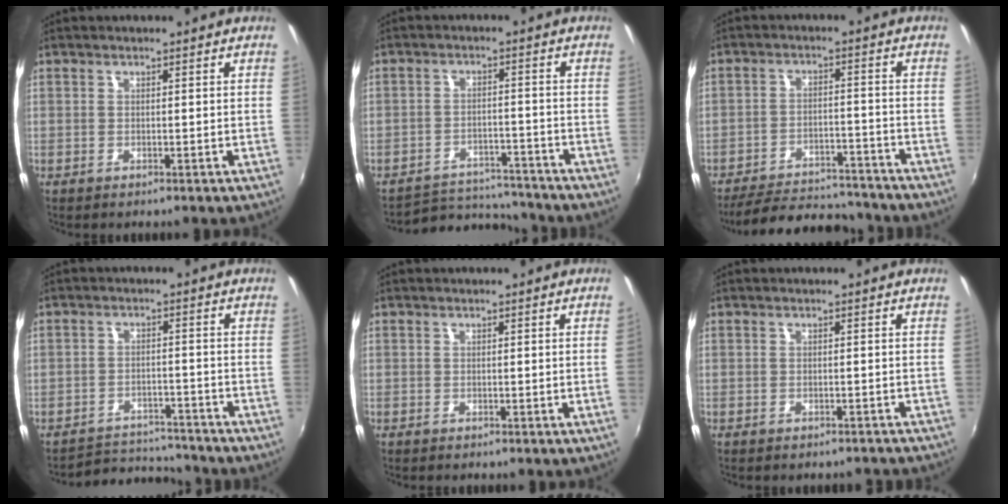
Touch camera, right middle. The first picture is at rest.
{"total": 8.9, "force": [-8.5, 2.5, 0.3], "torque": [-0.021, 0.025, -0.125]}
{"total": 15.3, "force": [-13.8, 4.5, 4.8], "torque": [-0.113, 0.016, -0.190]}
{"total": 6.9, "force": [-6.5, 2.1, -0.6], "torque": [-0.002, 0.024, -0.100]}
{"total": 1.1, "force": [0.1, -0.7, 0.9], "torque": [-0.007, -0.010, 0.002]}
{"total": 3.7, "force": [-3.3, 1.3, 1.1], "torque": [-0.017, -0.010, -0.036]}